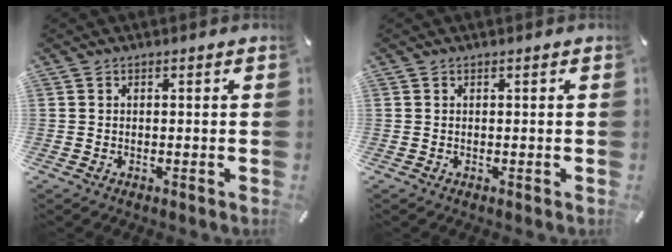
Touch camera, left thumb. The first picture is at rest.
{"total": 0.0}